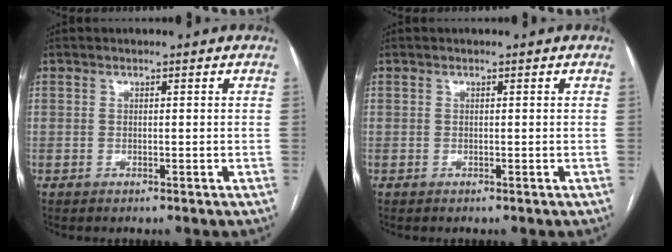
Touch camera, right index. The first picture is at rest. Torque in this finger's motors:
{"motor_torque": [0.00, 0.00, 0.00, 0.00]}